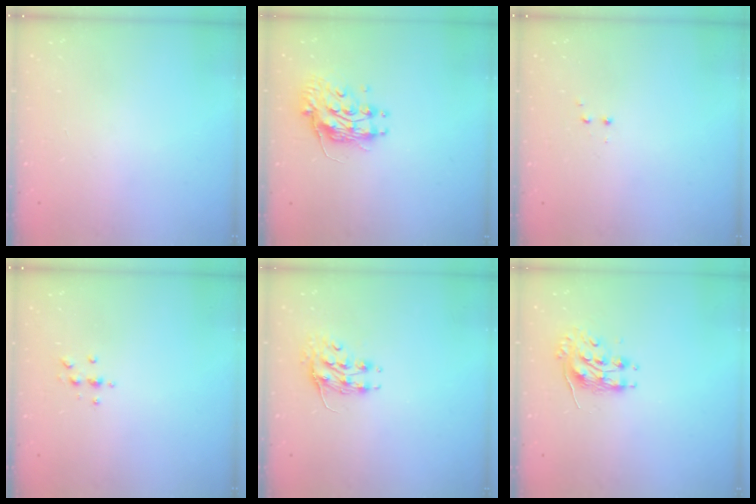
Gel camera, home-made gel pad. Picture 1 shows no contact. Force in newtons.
{"total": 10.6, "press": 10.6, "slide": 0.7}
{"total": 1.2, "press": 1.1, "slide": 0.5}
{"total": 4.1, "press": 4.1, "slide": 0.5}
{"total": 8.4, "press": 8.3, "slide": 1.0}
{"total": 8.7, "press": 8.7, "slide": 0.2}